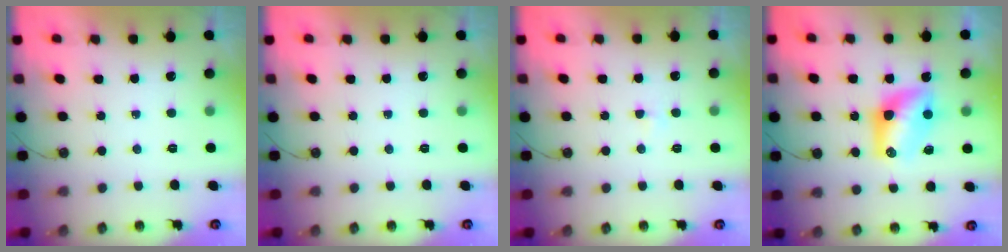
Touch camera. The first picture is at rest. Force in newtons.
{"total": 0.0}
{"total": 2.1, "press": 2.1, "slide": 0.4}
{"total": 10.9, "press": 10.0, "slide": 4.3}